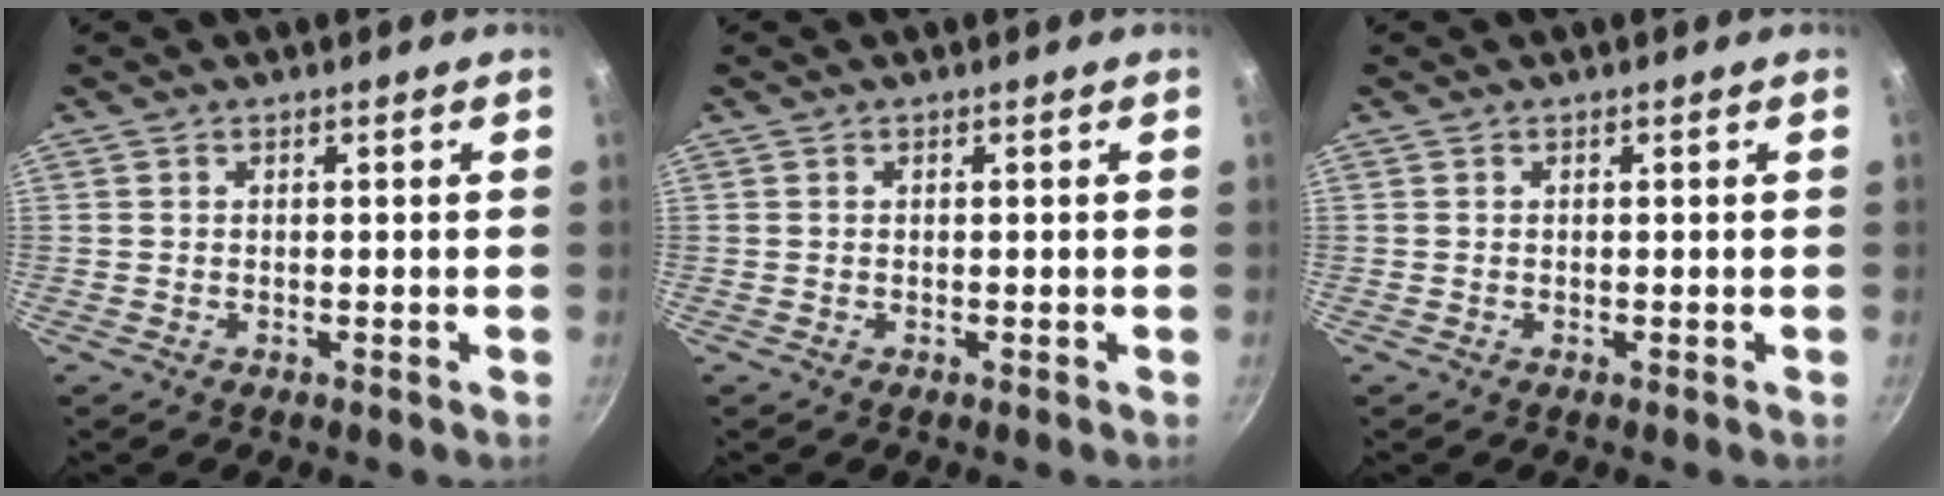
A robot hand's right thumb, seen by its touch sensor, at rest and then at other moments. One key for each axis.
{"total": 0.0}
{"total": 0.0}